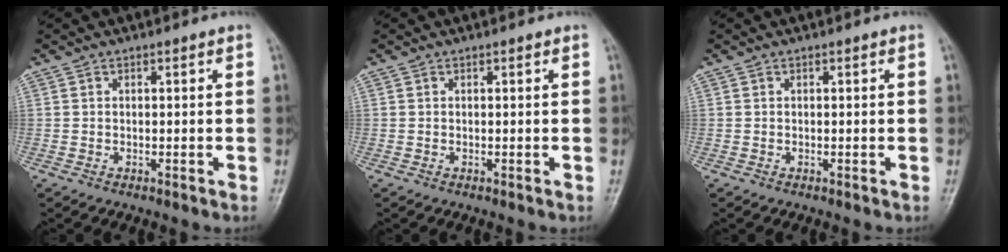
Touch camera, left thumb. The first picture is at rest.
{"total": 0.0}
{"total": 0.0}